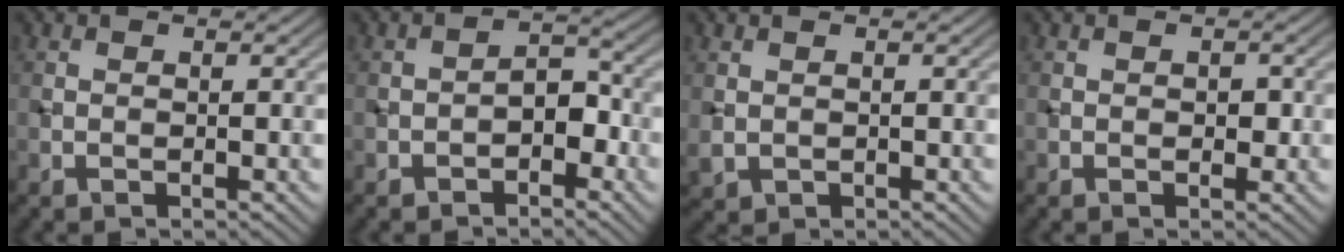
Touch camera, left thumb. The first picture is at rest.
{"total": 3.5, "force": [-1.9, 1.9, 2.2], "torque": [-0.028, 0.015, -0.034]}
{"total": 1.4, "force": [0.1, 1.3, 0.6], "torque": [-0.019, -0.008, 0.007]}
{"total": 1.4, "force": [-0.2, 0.9, 1.1], "torque": [-0.012, -0.001, -0.005]}